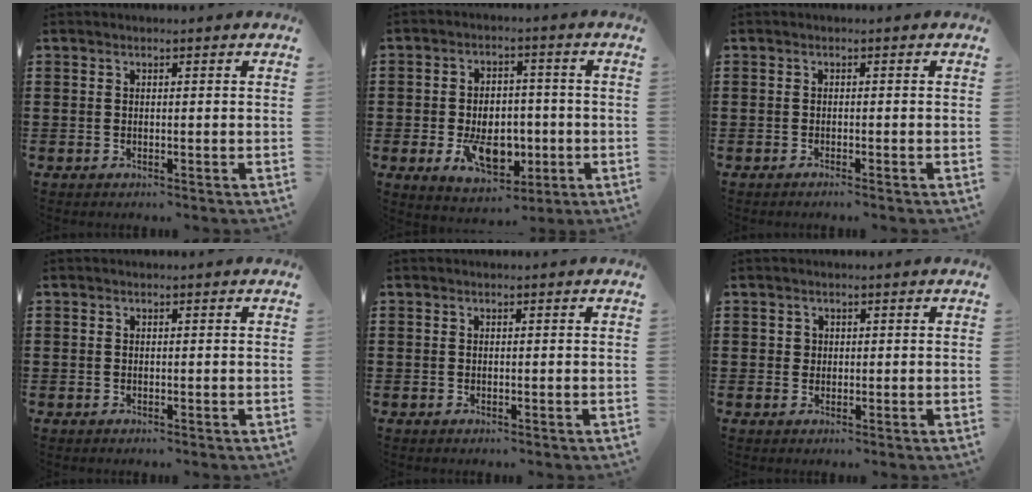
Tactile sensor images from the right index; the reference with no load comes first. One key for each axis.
{"total": 9.0, "fx": -2.2, "fy": 5.9, "fz": 6.3, "tx": -0.099, "ty": 0.007, "tz": -0.037}
{"total": 0.6, "fx": -0.6, "fy": -0.1, "fz": 0.2, "tx": -0.005, "ty": -0.003, "tz": -0.012}
{"total": 0.0}
{"total": 0.0}
{"total": 0.9, "fx": 0.4, "fy": 0.8, "fz": 0.2, "tx": -0.006, "ty": 0.004, "tz": 0.008}